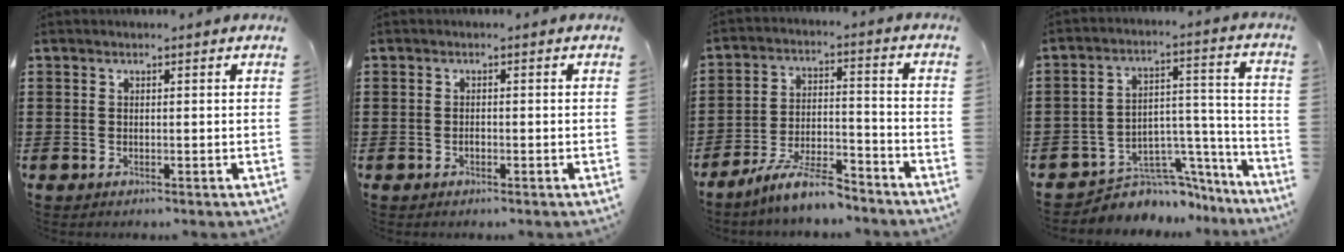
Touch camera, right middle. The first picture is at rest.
{"total": 0.9, "force": [-0.5, 0.5, 0.5], "torque": [-0.011, -0.003, -0.010]}
{"total": 9.0, "force": [-7.6, 1.2, 4.6], "torque": [-0.090, 0.010, -0.146]}
{"total": 7.3, "force": [-6.4, 3.2, 1.5], "torque": [-0.023, 0.021, -0.118]}